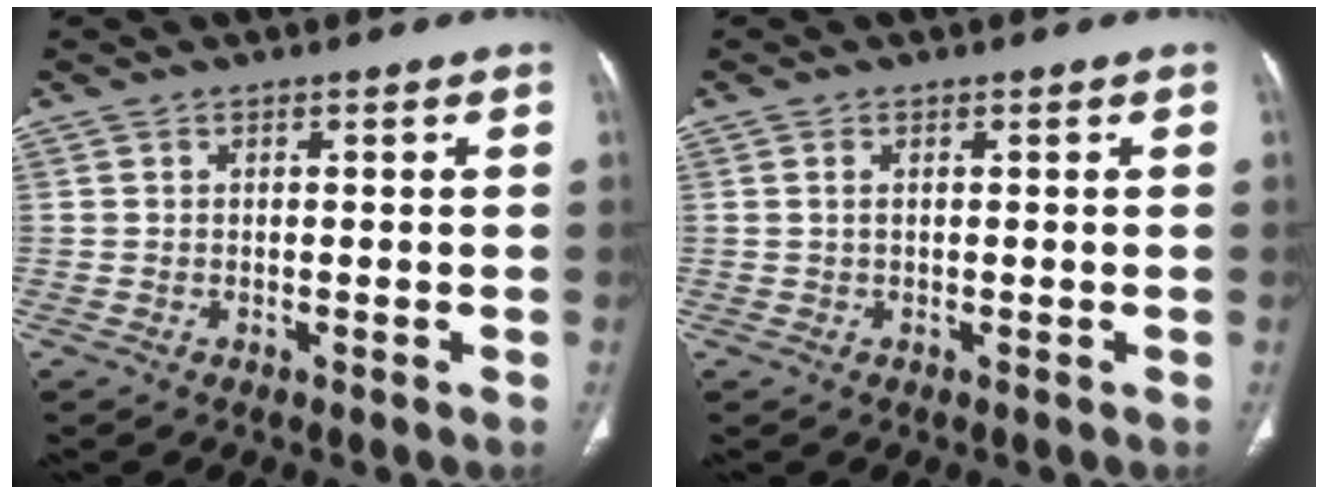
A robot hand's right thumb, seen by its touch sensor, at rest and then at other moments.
{"total": 0.9, "force": [0.2, 0.4, 0.7], "torque": [-0.017, 0.002, 0.005]}